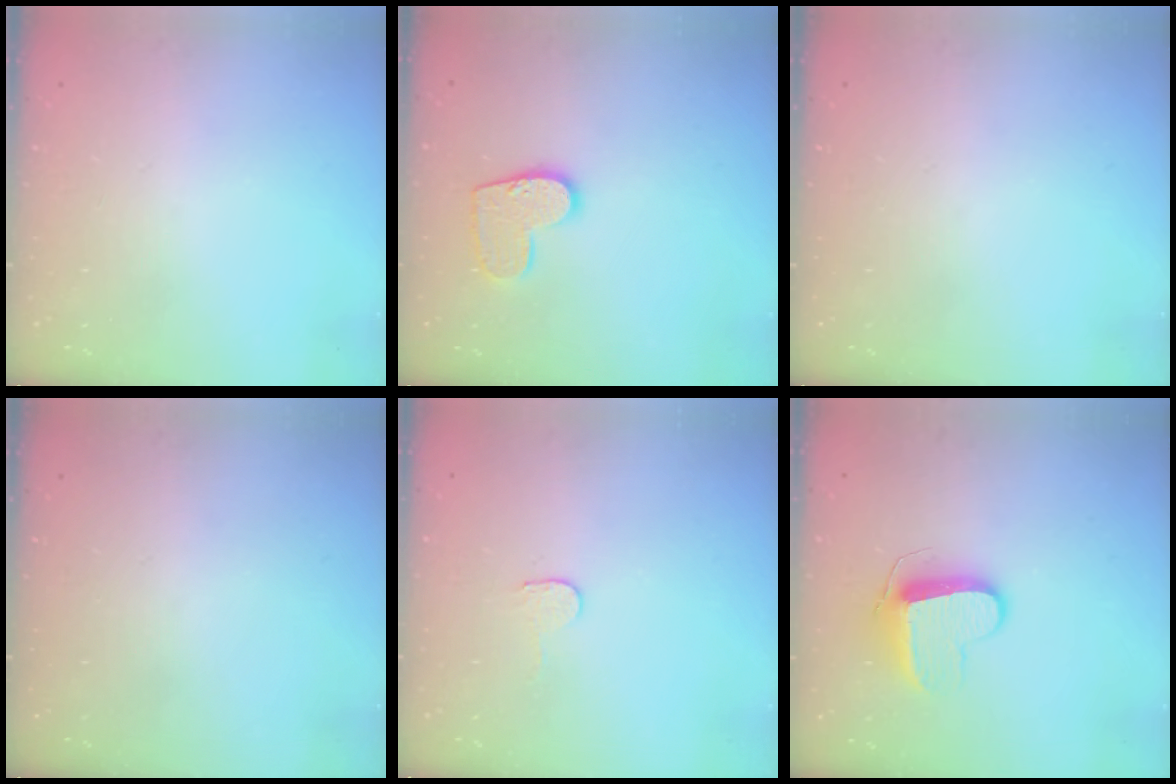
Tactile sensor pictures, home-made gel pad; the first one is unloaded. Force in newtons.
{"total": 10.2, "press": 10.2, "slide": 0.2}
{"total": 0.0}
{"total": 0.0}
{"total": 2.3, "press": 2.3, "slide": 0.2}
{"total": 9.9, "press": 9.9, "slide": 0.3}